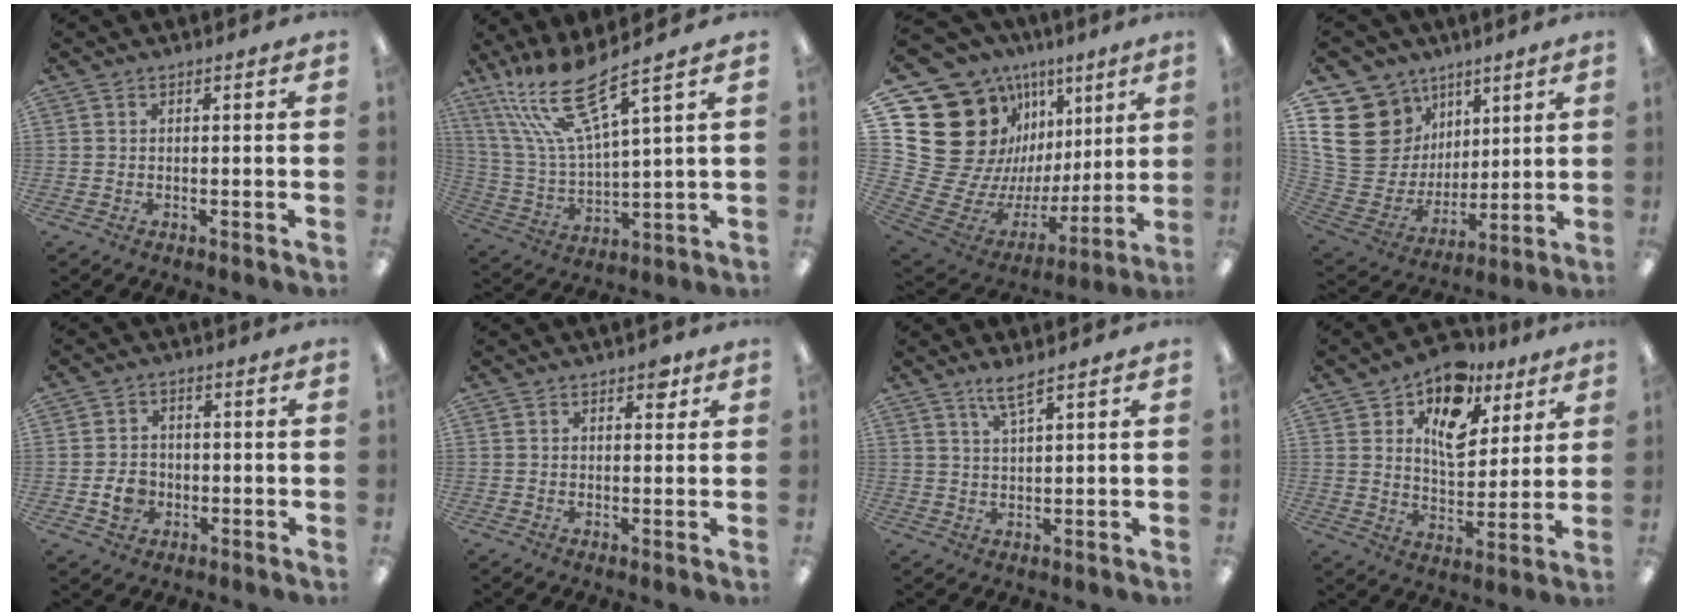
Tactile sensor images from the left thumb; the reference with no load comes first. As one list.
[{"total": 17.8, "force": [12.1, 3.4, 12.6], "torque": [-0.268, -0.056, 0.207]}, {"total": 26.3, "force": [9.0, 20.4, 14.0], "torque": [-0.255, -0.099, 0.224]}, {"total": 19.4, "force": [6.6, 16.3, 8.2], "torque": [-0.188, -0.042, 0.141]}, {"total": 5.4, "force": [-1.5, 4.5, 2.7], "torque": [-0.043, 0.007, -0.025]}, {"total": 3.1, "force": [1.7, 1.8, 1.9], "torque": [-0.008, -0.008, 0.022]}, {"total": 3.8, "force": [3.0, 0.3, 2.3], "torque": [-0.053, -0.007, 0.054]}, {"total": 14.1, "force": [8.0, 8.6, 7.8], "torque": [-0.115, -0.041, 0.143]}]